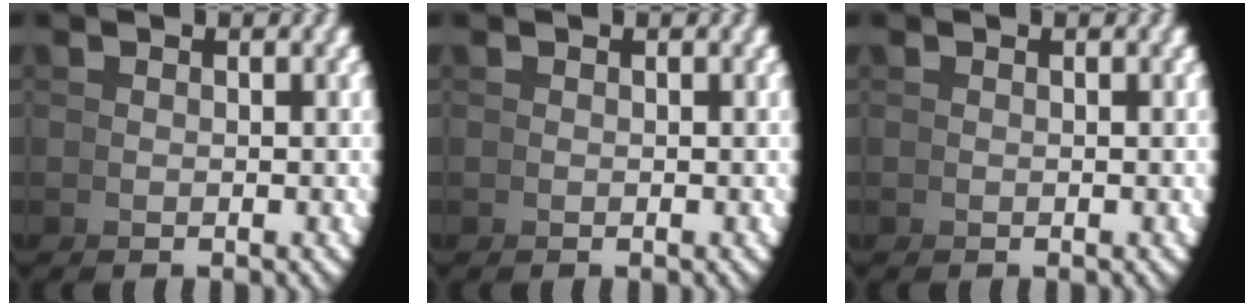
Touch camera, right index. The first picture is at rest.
{"total": 0.0}
{"total": 0.0}